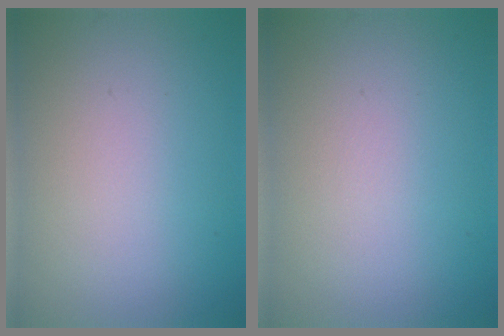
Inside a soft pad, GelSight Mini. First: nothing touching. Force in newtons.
{"total": 0.0}